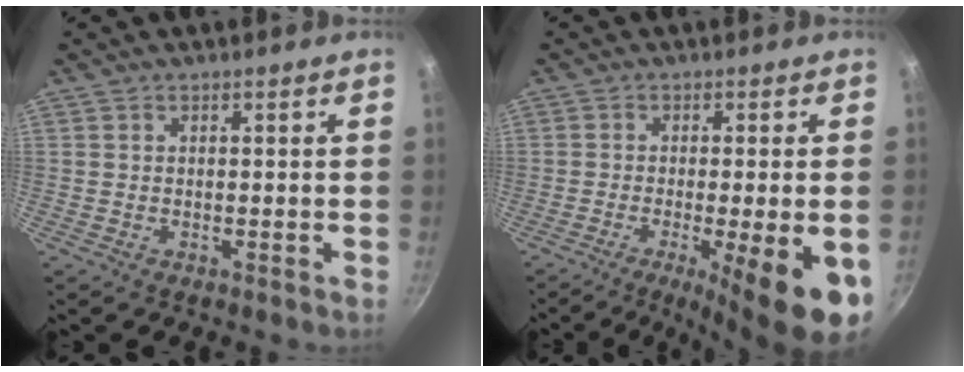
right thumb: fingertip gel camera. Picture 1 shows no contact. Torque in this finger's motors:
{"motor_torque": [0.11, 1.17, 1.73, -1.03, 0.46]}